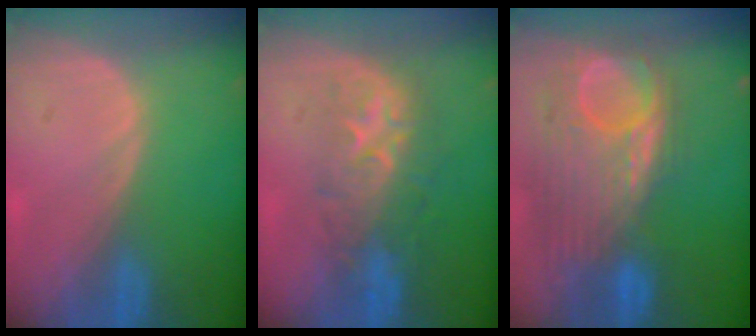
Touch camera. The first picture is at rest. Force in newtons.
{"total": 8.1, "press": 8.0, "slide": 1.1}
{"total": 12.0, "press": 10.4, "slide": 6.0}